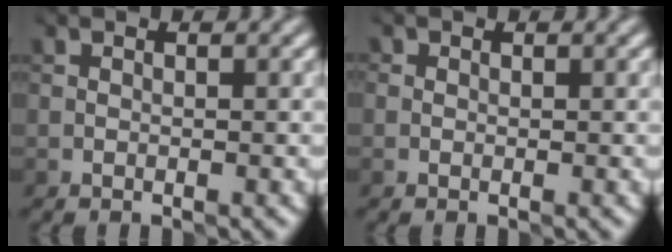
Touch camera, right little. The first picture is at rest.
{"total": 0.0}